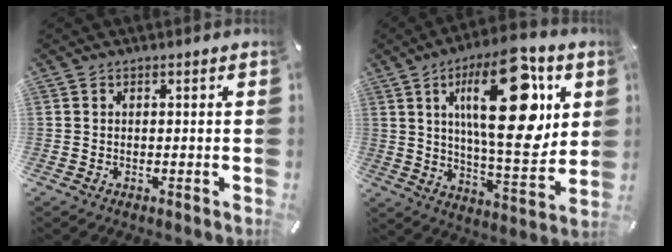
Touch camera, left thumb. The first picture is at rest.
{"total": 25.7, "force": [9.1, 10.0, 21.8], "torque": [-0.347, -0.045, 0.126]}